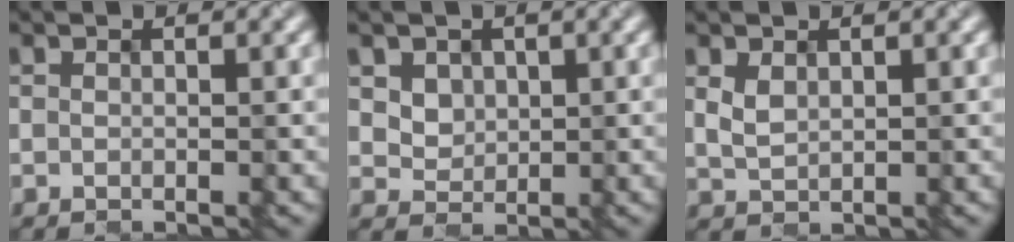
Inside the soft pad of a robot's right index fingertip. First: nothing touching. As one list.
[{"total": 3.5, "force": [1.6, 2.8, 1.3], "torque": [-0.045, 0.006, 0.036]}, {"total": 1.3, "force": [0.6, 0.8, 0.8], "torque": [-0.024, -0.002, 0.016]}]